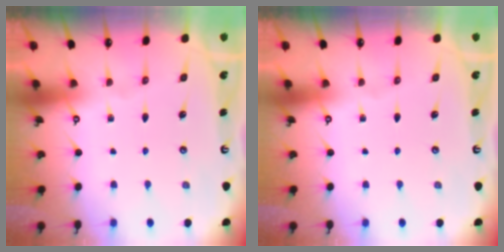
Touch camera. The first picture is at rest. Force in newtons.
{"total": 0.0}